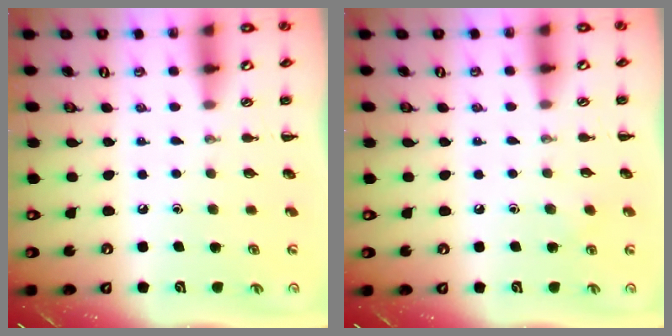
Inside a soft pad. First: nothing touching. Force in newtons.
{"total": 3.7, "press": 3.5, "slide": 1.0}